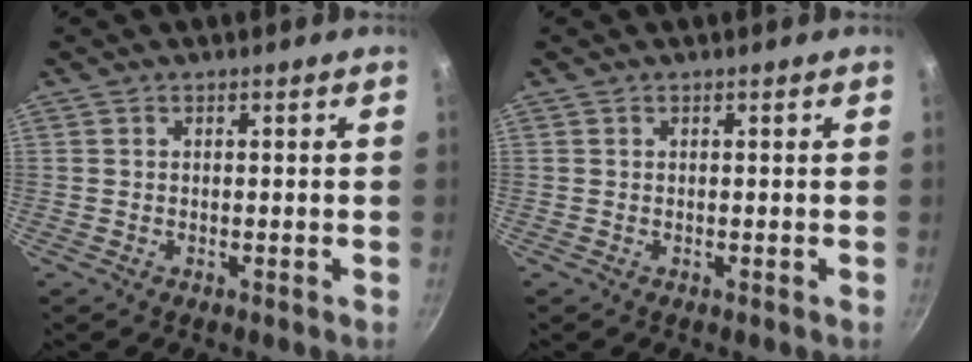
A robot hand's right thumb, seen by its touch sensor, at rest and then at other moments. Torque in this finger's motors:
{"motor_torque": [0.01, 0.01, -0.09, 0.07, 0.00]}